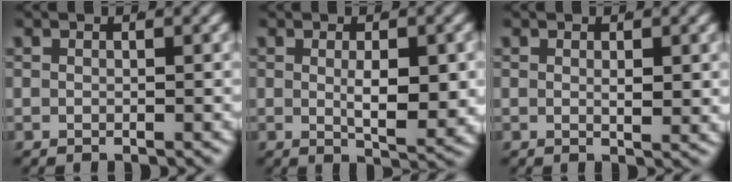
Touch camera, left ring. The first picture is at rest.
{"total": 4.2, "force": [0.1, 1.0, 4.1], "torque": [-0.060, -0.017, 0.008]}
{"total": 1.2, "force": [0.3, -0.1, 1.2], "torque": [-0.018, -0.010, 0.008]}